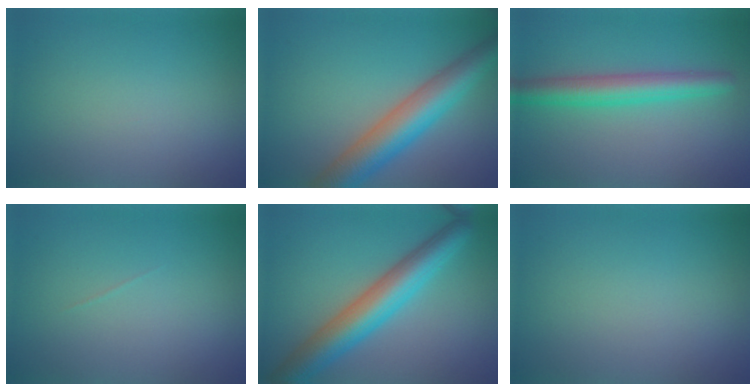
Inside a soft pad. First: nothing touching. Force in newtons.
{"total": 7.4, "press": 7.4, "slide": 0.3}
{"total": 4.3, "press": 4.3, "slide": 0.1}
{"total": 0.0}
{"total": 7.0, "press": 7.0, "slide": 0.2}
{"total": 0.0}